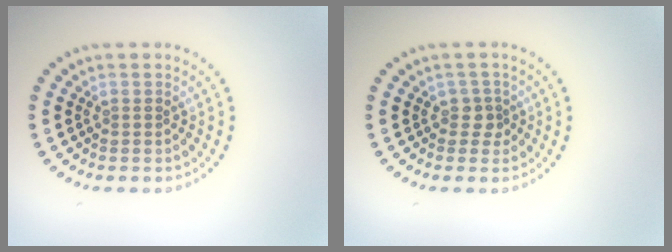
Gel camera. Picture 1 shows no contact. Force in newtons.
{"total": 1.4, "press": 1.1, "slide": 0.8}